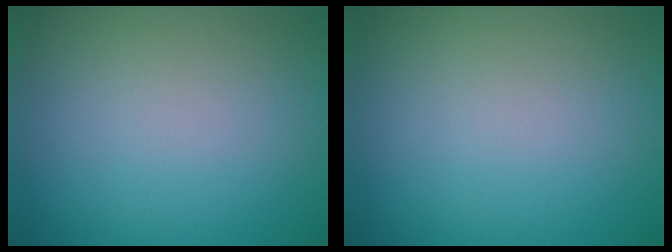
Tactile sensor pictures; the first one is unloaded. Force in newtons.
{"total": 0.0}